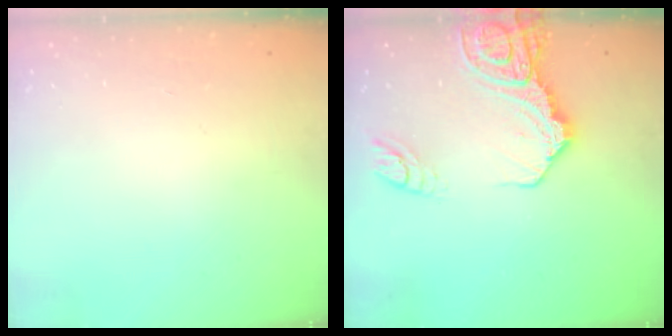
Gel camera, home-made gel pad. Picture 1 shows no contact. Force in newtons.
{"total": 16.0, "press": 15.9, "slide": 1.8}